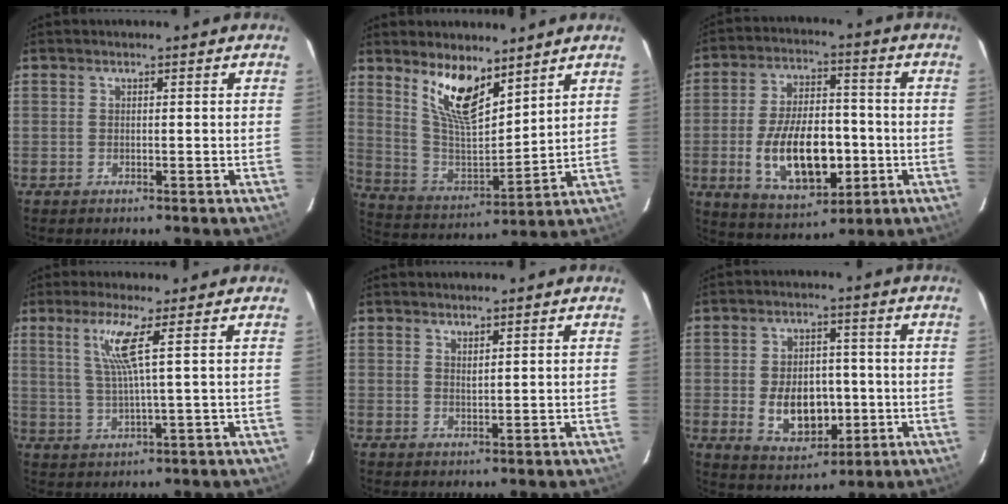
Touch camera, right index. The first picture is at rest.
{"total": 12.8, "force": [8.6, 4.5, 8.3], "torque": [-0.159, -0.006, 0.174]}
{"total": 16.5, "force": [-3.7, 8.5, 13.7], "torque": [-0.262, 0.001, -0.042]}
{"total": 6.0, "force": [2.5, -1.1, 5.4], "torque": [-0.102, -0.005, 0.053]}
{"total": 1.3, "force": [1.1, 0.2, 0.7], "torque": [-0.013, 0.000, 0.019]}
{"total": 10.7, "force": [-1.8, 7.2, 7.7], "torque": [-0.153, -0.001, -0.011]}